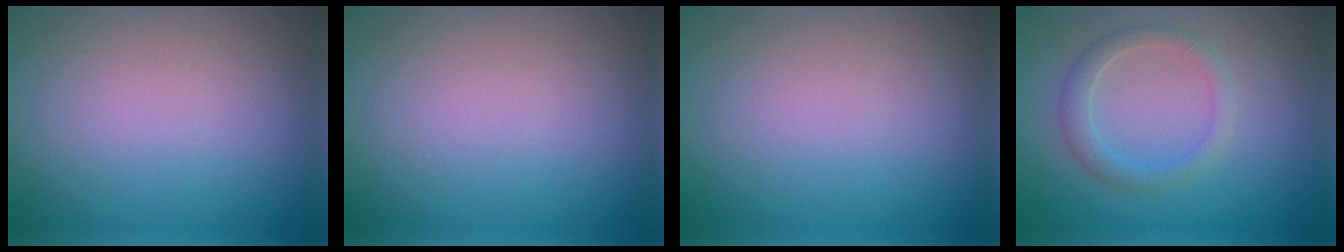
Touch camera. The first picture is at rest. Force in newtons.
{"total": 0.0}
{"total": 0.0}
{"total": 2.3, "press": 2.3, "slide": 0.0}